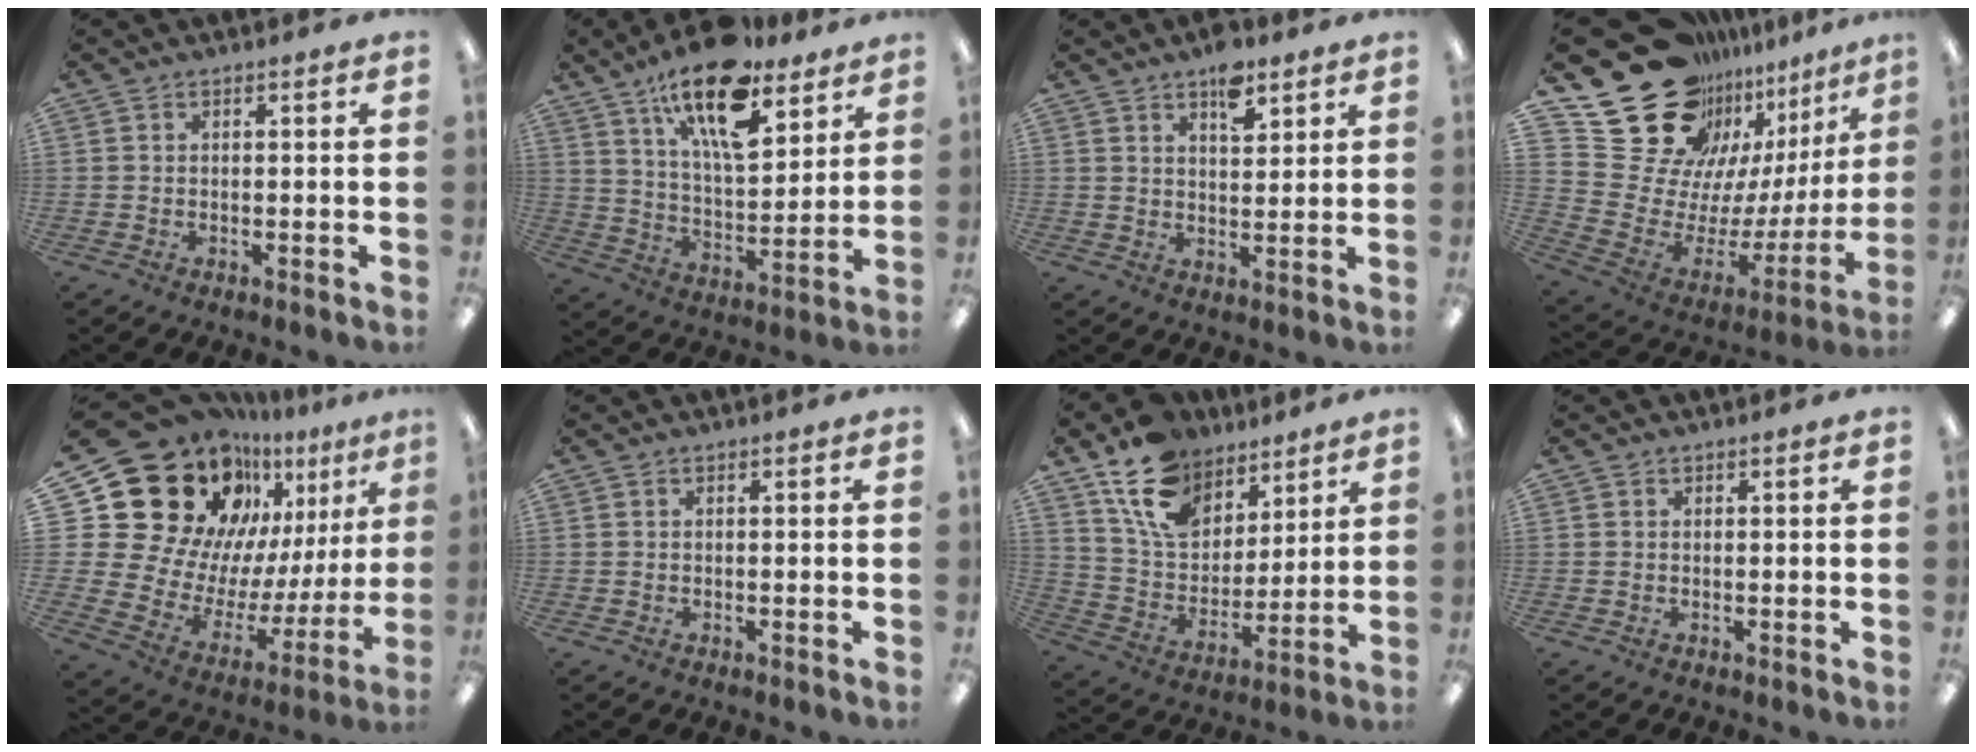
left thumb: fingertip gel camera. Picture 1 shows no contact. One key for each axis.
{"total": 19.3, "fx": 13.0, "fy": 7.4, "fz": 12.2, "tx": -0.198, "ty": -0.071, "tz": 0.218}
{"total": 7.2, "fx": 5.0, "fy": 3.4, "fz": 3.9, "tx": -0.043, "ty": -0.027, "tz": 0.081}
{"total": 27.4, "fx": 18.3, "fy": 16.8, "fz": 11.4, "tx": -0.167, "ty": -0.138, "tz": 0.377}
{"total": 25.6, "fx": 16.1, "fy": 17.2, "fz": 10.1, "tx": -0.171, "ty": -0.142, "tz": 0.337}
{"total": 0.0}
{"total": 16.2, "fx": 10.8, "fy": 10.2, "fz": 6.4, "tx": -0.124, "ty": -0.054, "tz": 0.206}
{"total": 0.0}